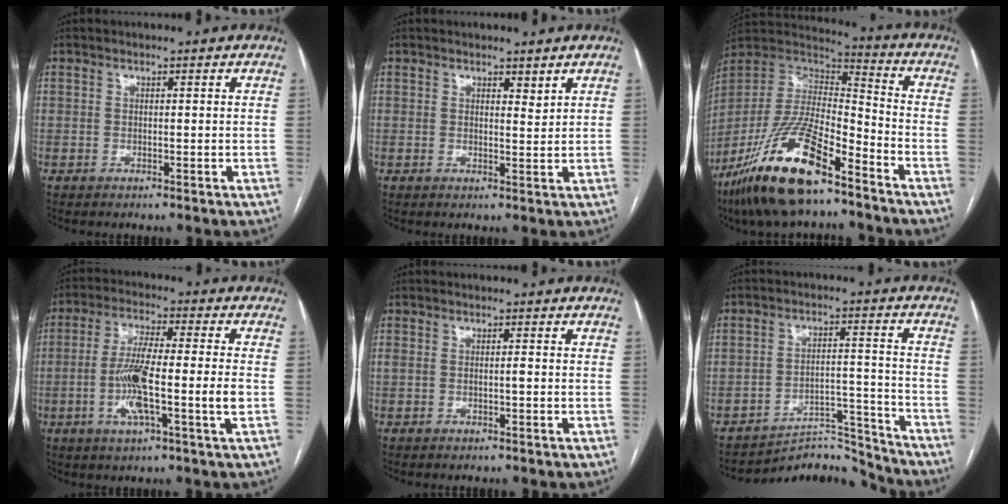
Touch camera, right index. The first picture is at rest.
{"total": 1.8, "force": [1.5, 0.5, 0.9], "torque": [-0.012, -0.008, 0.025]}
{"total": 20.2, "force": [-13.4, 4.8, 14.4], "torque": [-0.315, -0.021, -0.250]}
{"total": 10.8, "force": [-2.2, 0.4, 10.6], "torque": [-0.203, 0.000, -0.046]}
{"total": 0.9, "force": [-0.1, 0.2, 0.9], "torque": [-0.021, 0.006, 0.001]}
{"total": 8.6, "force": [-8.3, 1.5, -1.7], "torque": [0.045, 0.053, -0.126]}